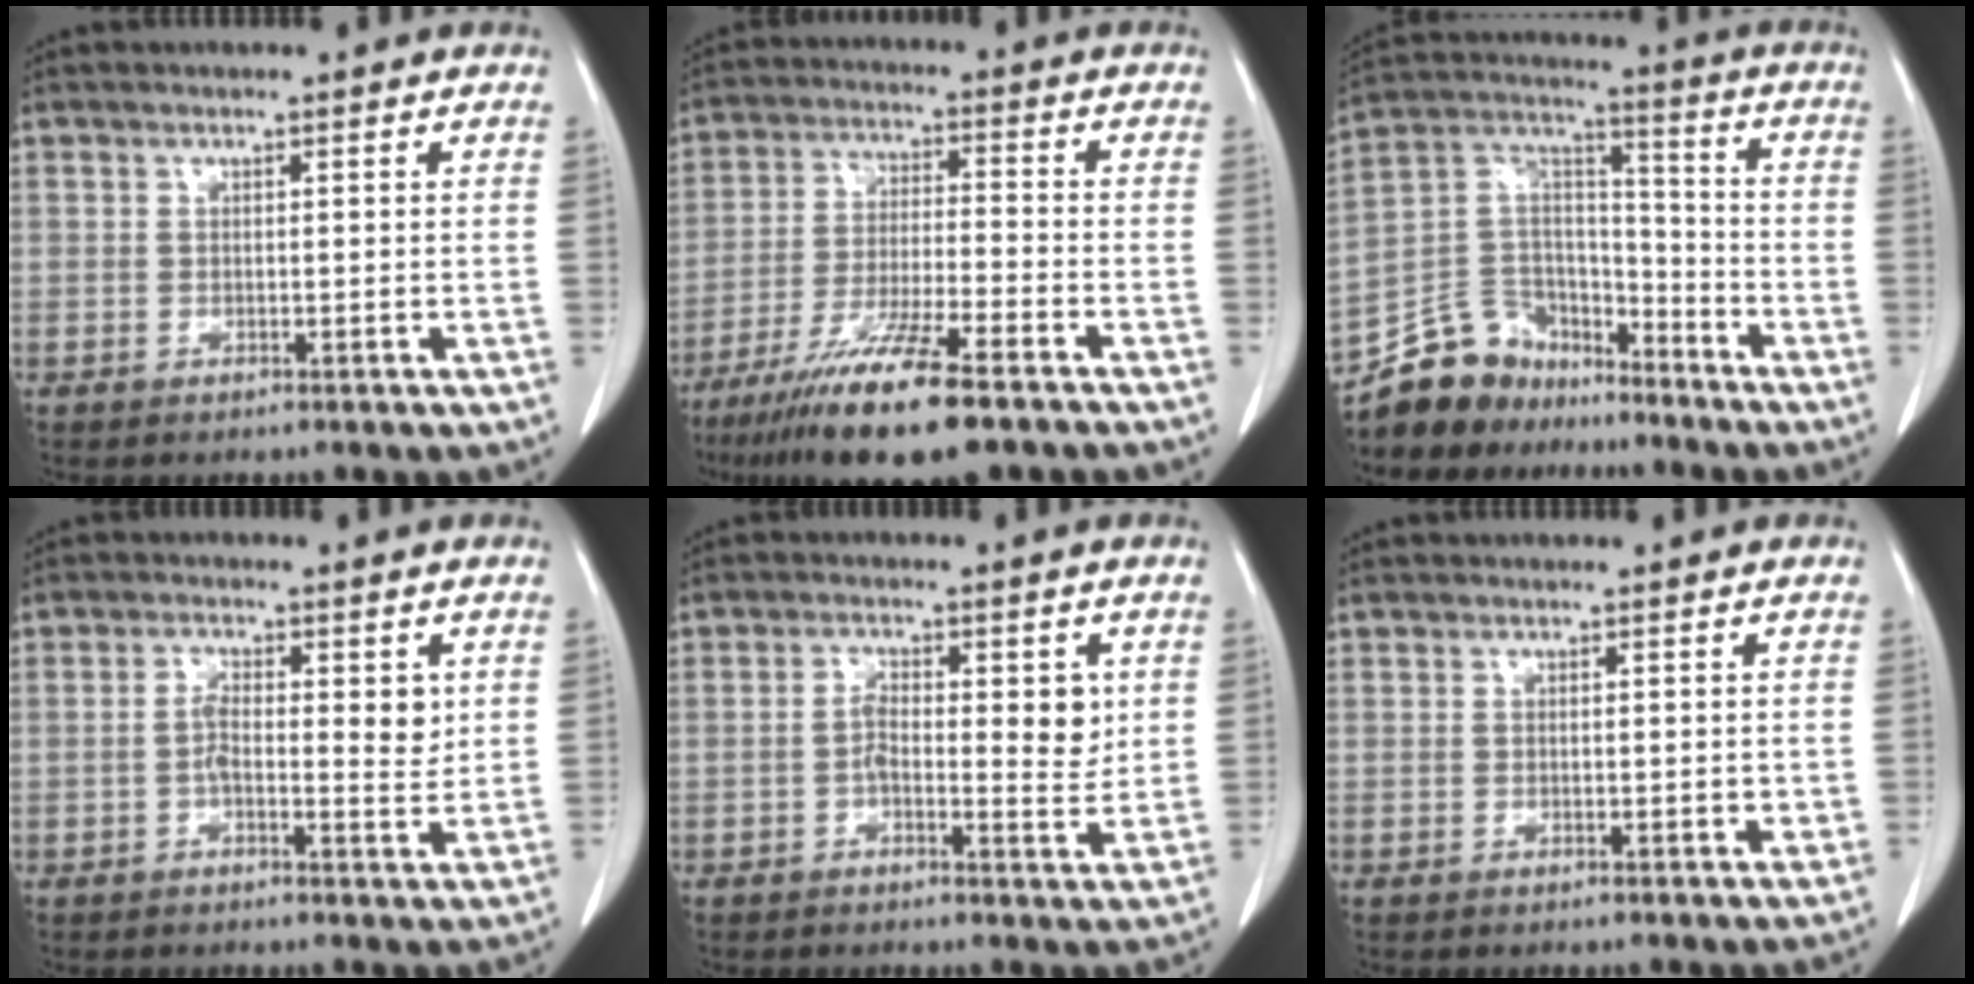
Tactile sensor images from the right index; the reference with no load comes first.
{"total": 13.7, "force": [-9.2, 1.1, 10.1], "torque": [-0.192, -0.038, -0.163]}
{"total": 13.0, "force": [-10.8, 6.9, 1.8], "torque": [-0.044, 0.070, -0.197]}
{"total": 5.6, "force": [0.5, 2.0, 5.2], "torque": [-0.084, 0.003, 0.004]}
{"total": 6.4, "force": [0.4, 2.5, 5.9], "torque": [-0.088, 0.005, 0.005]}
{"total": 1.3, "force": [-0.1, 0.5, 1.2], "torque": [-0.018, -0.002, 0.003]}